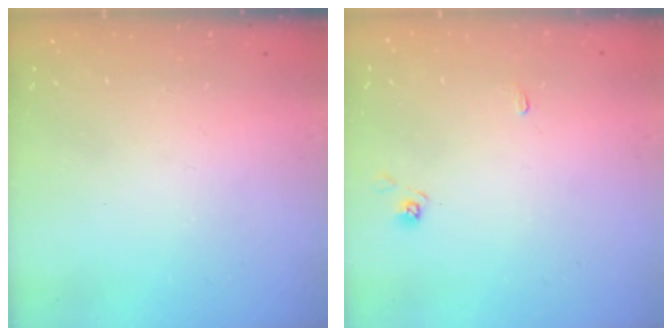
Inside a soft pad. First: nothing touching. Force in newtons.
{"total": 1.7, "press": 1.7, "slide": 0.3}